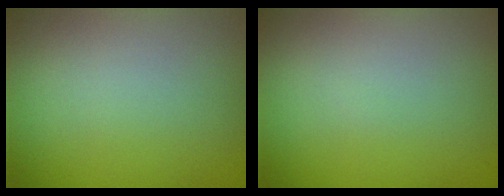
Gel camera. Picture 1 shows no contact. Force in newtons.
{"total": 0.0}